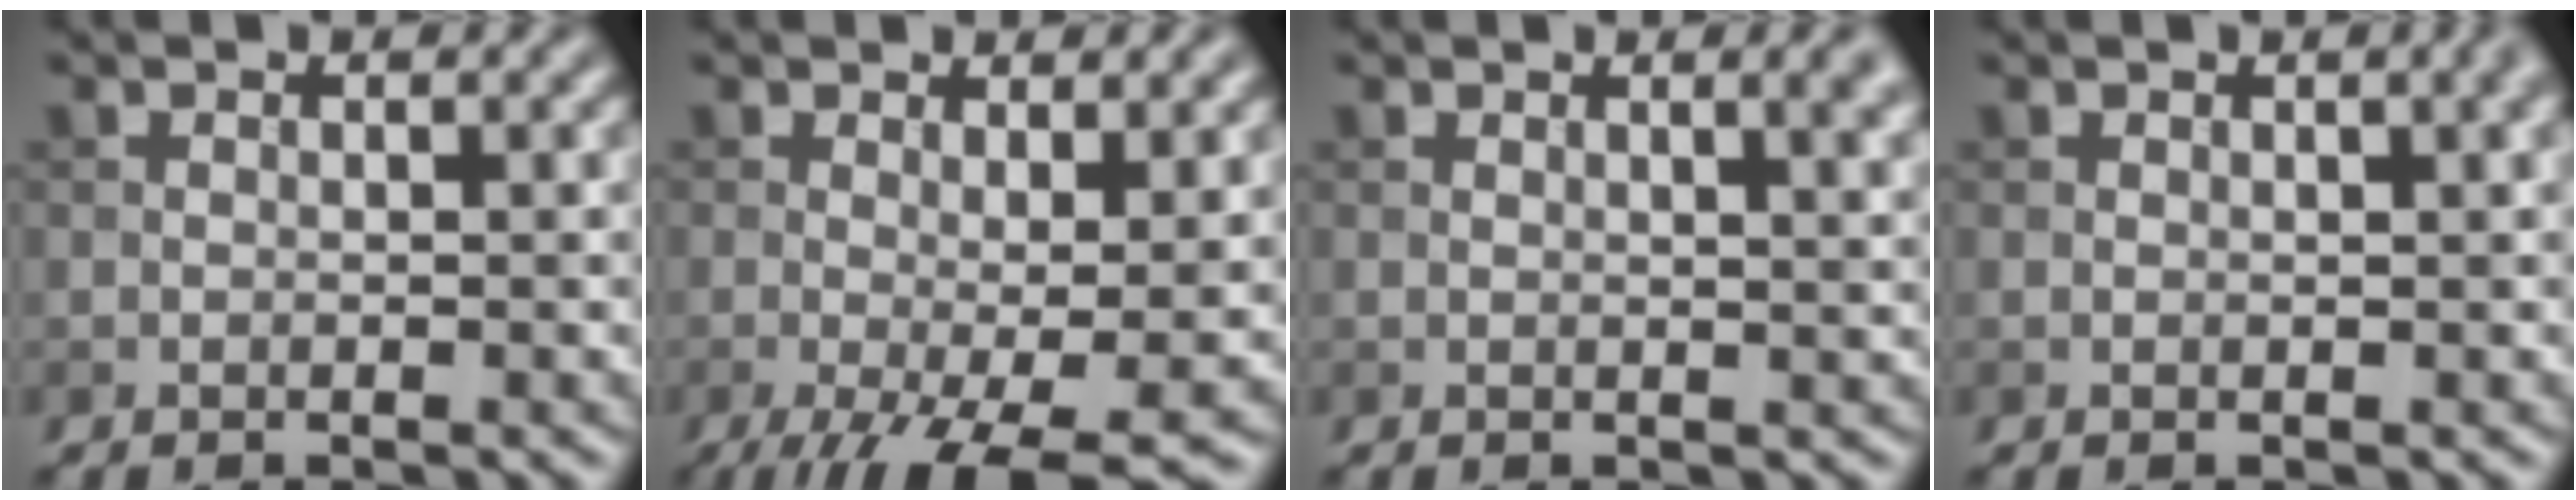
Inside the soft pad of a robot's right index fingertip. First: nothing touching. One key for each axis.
{"total": 7.4, "fx": -2.3, "fy": 2.1, "fz": 6.7, "tx": -0.114, "ty": -0.019, "tz": -0.028}
{"total": 3.5, "fx": 1.6, "fy": 1.4, "fz": 2.8, "tx": -0.014, "ty": 0.008, "tz": 0.012}
{"total": 2.4, "fx": 1.0, "fy": 0.8, "fz": 2.0, "tx": -0.016, "ty": 0.005, "tz": 0.010}